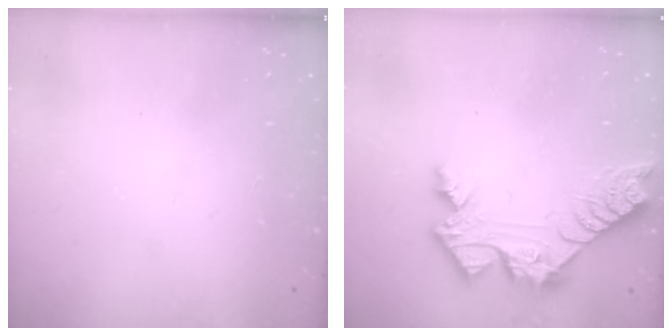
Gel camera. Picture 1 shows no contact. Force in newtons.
{"total": 11.2, "press": 11.1, "slide": 1.0}